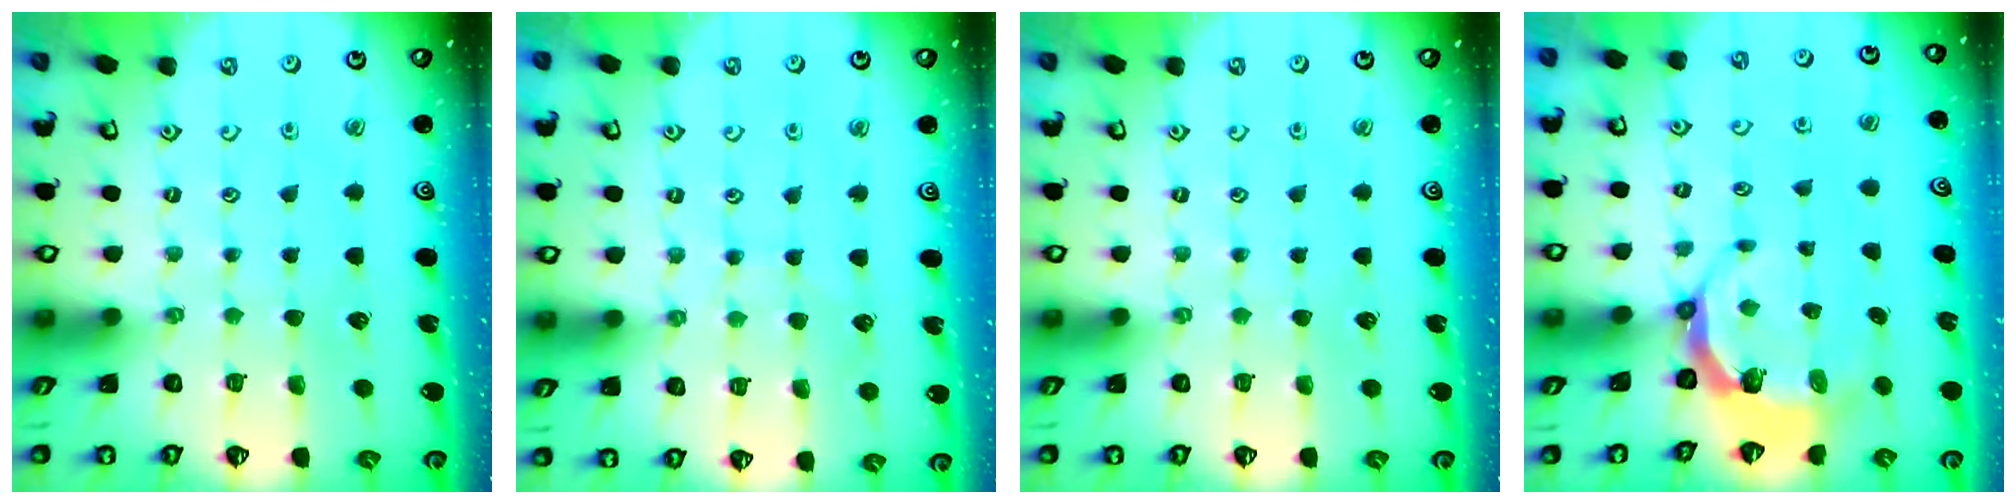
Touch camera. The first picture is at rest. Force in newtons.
{"total": 5.1, "press": 5.1, "slide": 0.5}
{"total": 0.0}
{"total": 5.8, "press": 4.6, "slide": 3.4}